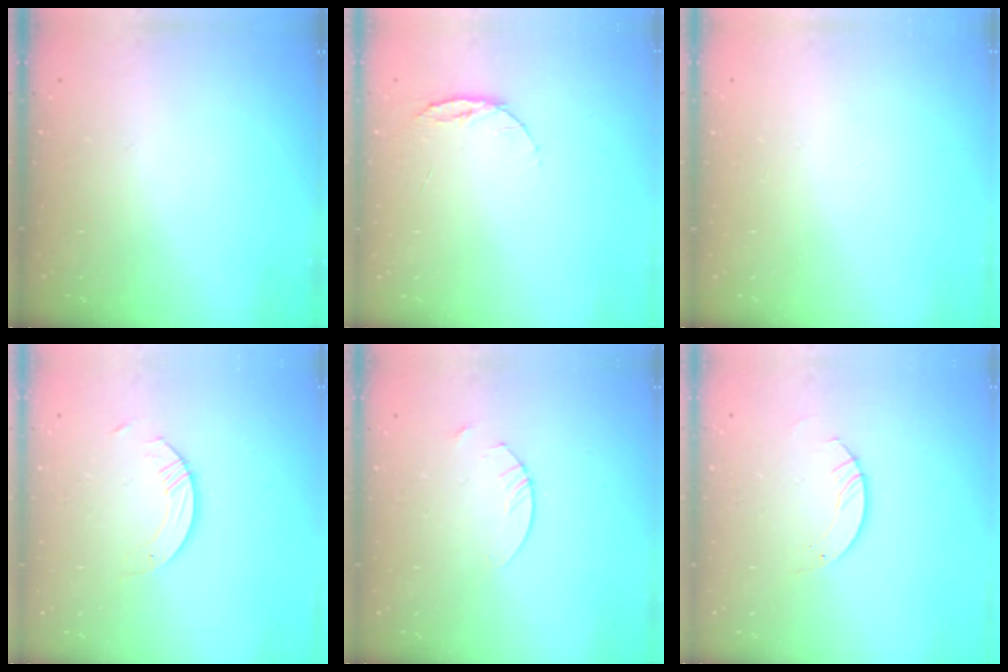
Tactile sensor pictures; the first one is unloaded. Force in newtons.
{"total": 5.4, "press": 5.3, "slide": 0.6}
{"total": 0.0}
{"total": 3.4, "press": 3.4, "slide": 0.3}
{"total": 2.4, "press": 2.4, "slide": 0.1}
{"total": 3.5, "press": 3.5, "slide": 0.3}